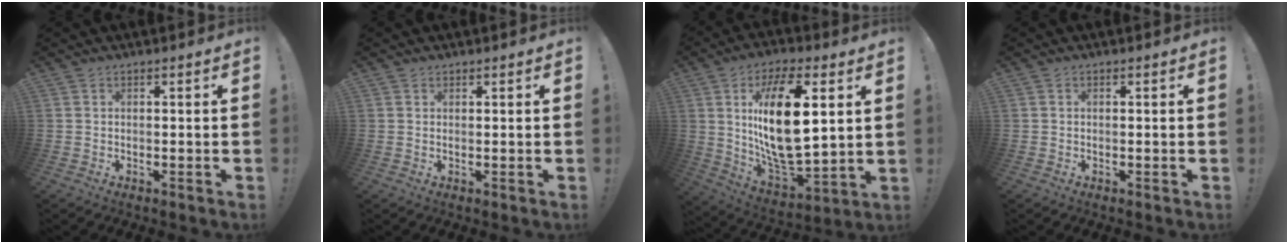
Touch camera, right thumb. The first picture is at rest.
{"total": 0.6, "force": [0.5, 0.2, 0.1], "torque": [0.000, -0.002, 0.010]}
{"total": 21.7, "force": [5.8, 9.3, 18.7], "torque": [-0.344, -0.026, 0.092]}
{"total": 0.0}